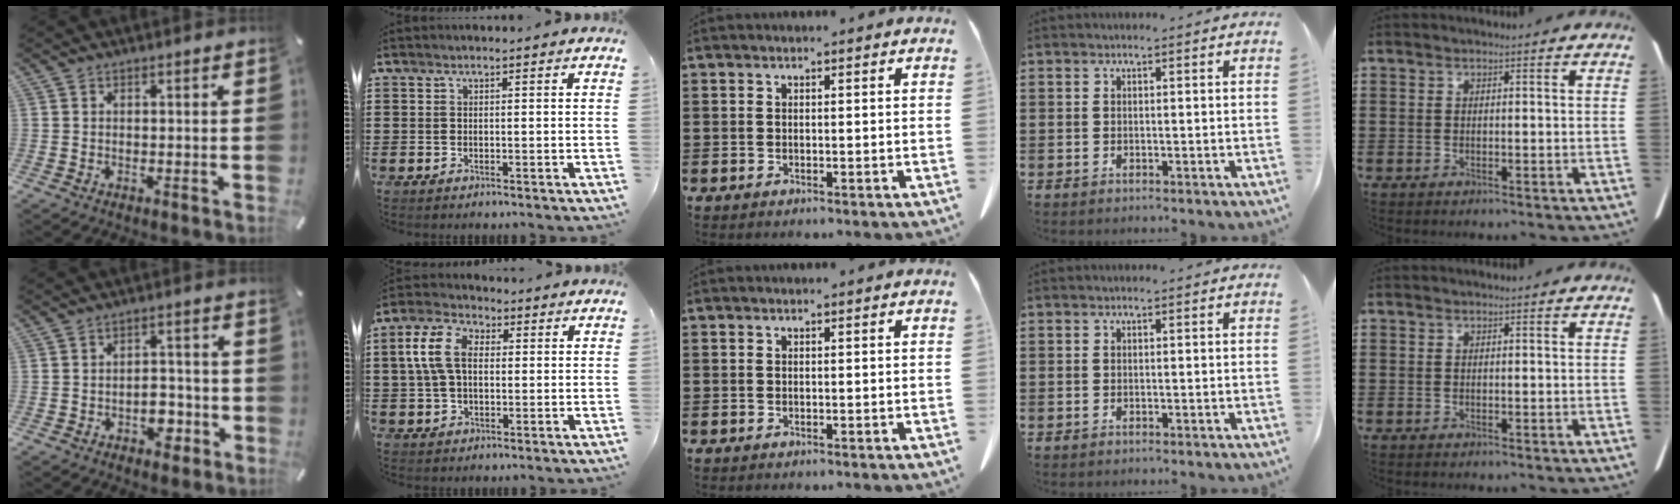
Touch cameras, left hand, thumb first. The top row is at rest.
{"thumb": {"total": 5.8, "force": [-2.5, 3.8, 3.6], "torque": [-0.046, 0.011, -0.041]}, "index": {"total": 7.8, "force": [1.4, 5.0, 5.9], "torque": [-0.152, 0.010, 0.015]}}